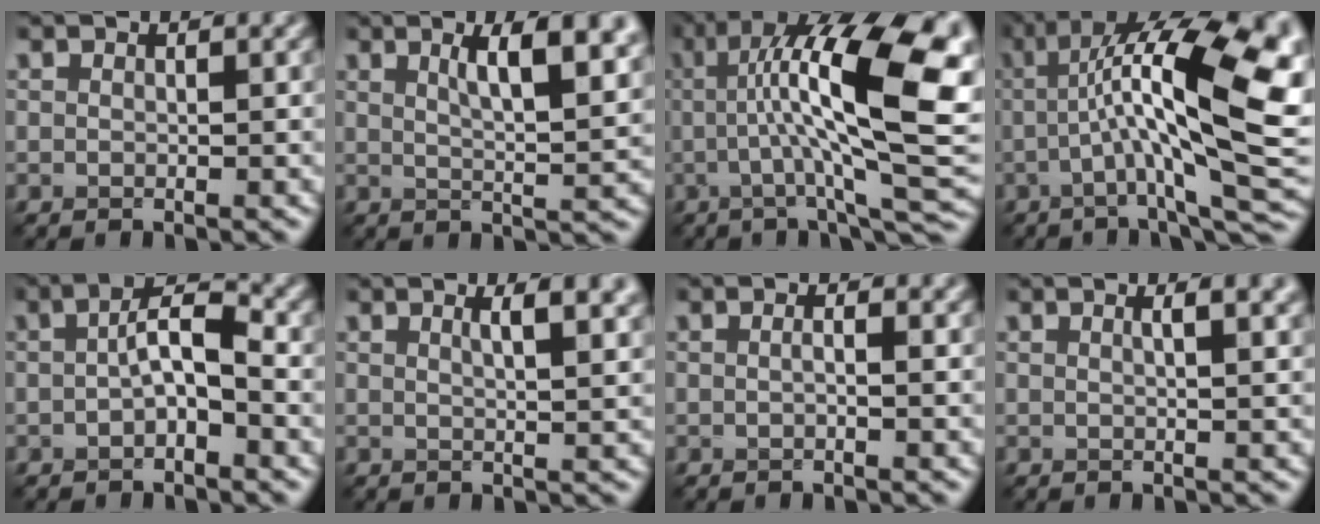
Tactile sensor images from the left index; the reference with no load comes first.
{"total": 7.5, "force": [3.1, 2.3, 6.5], "torque": [-0.072, 0.006, 0.046]}
{"total": 15.4, "force": [2.1, 4.0, 14.8], "torque": [-0.213, 0.018, 0.031]}
{"total": 16.1, "force": [1.2, 4.5, 15.4], "torque": [-0.239, 0.025, 0.018]}
{"total": 3.3, "force": [-0.3, 1.2, 3.1], "torque": [-0.054, 0.010, -0.011]}
{"total": 4.4, "force": [2.0, 1.5, 3.6], "torque": [-0.027, 0.009, 0.018]}
{"total": 0.8, "force": [0.1, 0.1, 0.8], "torque": [-0.015, 0.000, -0.001]}
{"total": 3.7, "force": [1.7, 1.5, 3.0], "torque": [-0.017, 0.012, 0.004]}